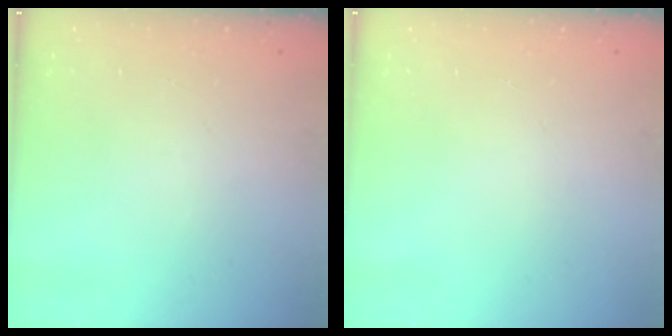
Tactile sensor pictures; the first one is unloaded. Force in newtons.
{"total": 0.0}